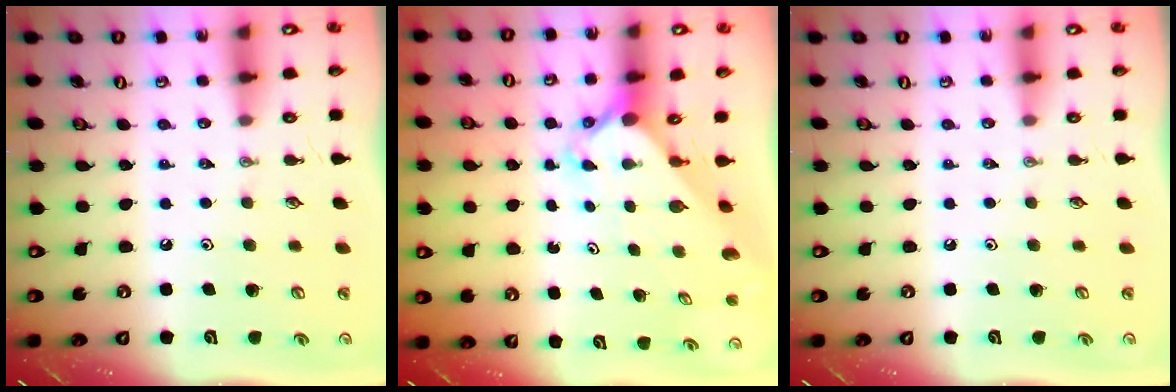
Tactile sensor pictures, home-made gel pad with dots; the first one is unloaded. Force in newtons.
{"total": 2.2, "press": 2.2, "slide": 0.1}
{"total": 0.0}